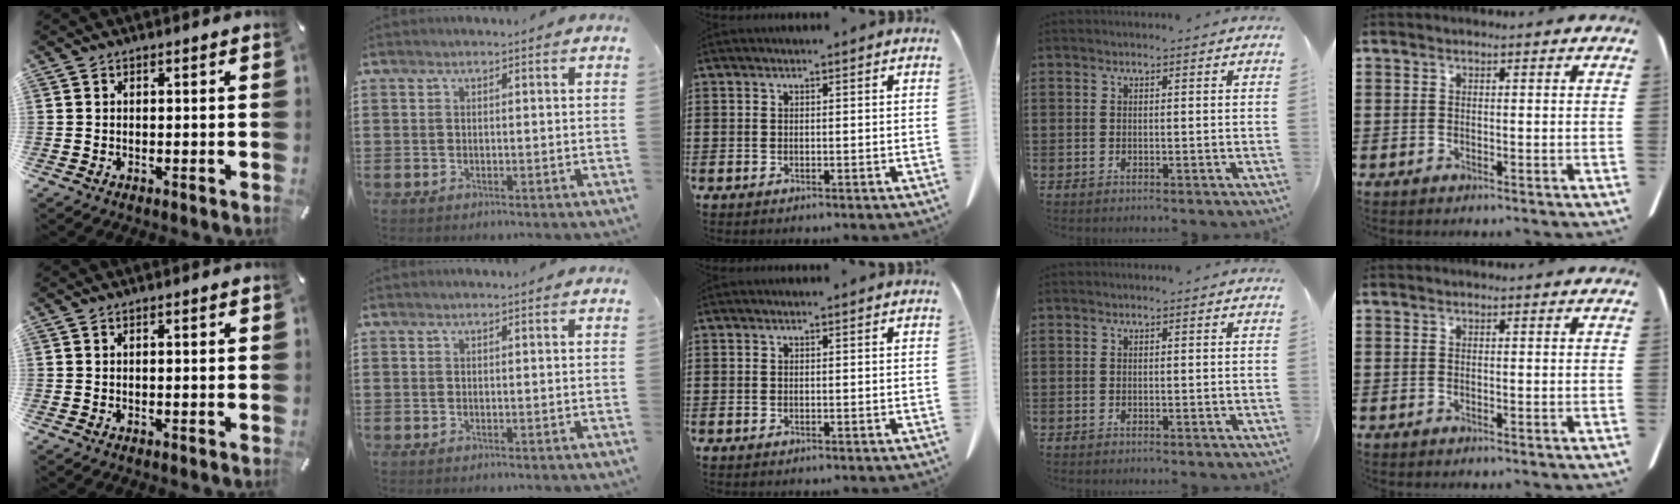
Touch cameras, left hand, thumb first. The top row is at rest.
{"thumb": {"total": 0.6, "force": [0.2, 0.2, 0.6], "torque": [-0.011, 0.002, 0.003]}}